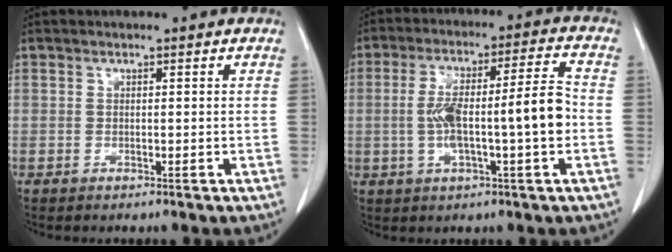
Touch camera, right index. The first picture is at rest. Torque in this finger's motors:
{"motor_torque": [0.61, -0.01, 0.57, 0.11]}